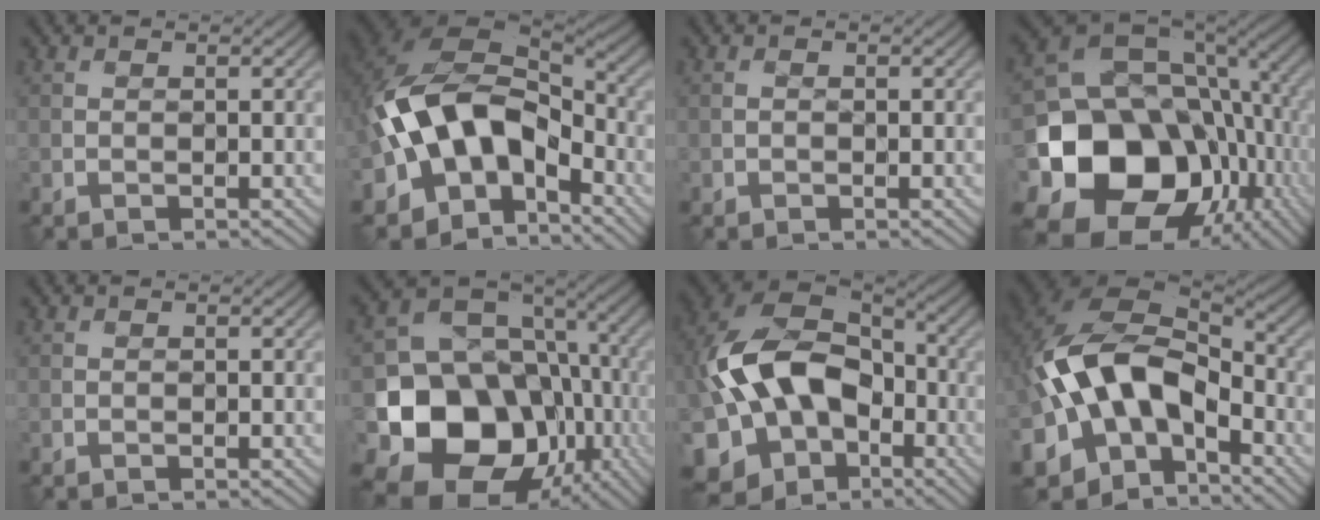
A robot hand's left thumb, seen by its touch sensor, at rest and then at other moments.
{"total": 13.9, "force": [-4.2, 9.2, 9.5], "torque": [-0.170, -0.006, -0.086]}
{"total": 0.6, "force": [-0.1, 0.5, 0.3], "torque": [-0.005, 0.000, -0.002]}
{"total": 20.1, "force": [-5.0, 16.0, 11.2], "torque": [-0.234, -0.046, -0.059]}
{"total": 0.0}
{"total": 17.9, "force": [-5.3, 14.3, 9.3], "torque": [-0.185, -0.041, -0.084]}
{"total": 18.2, "force": [-3.4, 13.4, 11.9], "torque": [-0.257, -0.012, -0.061]}
{"total": 15.6, "force": [-4.7, 10.3, 10.7], "torque": [-0.222, -0.022, -0.091]}